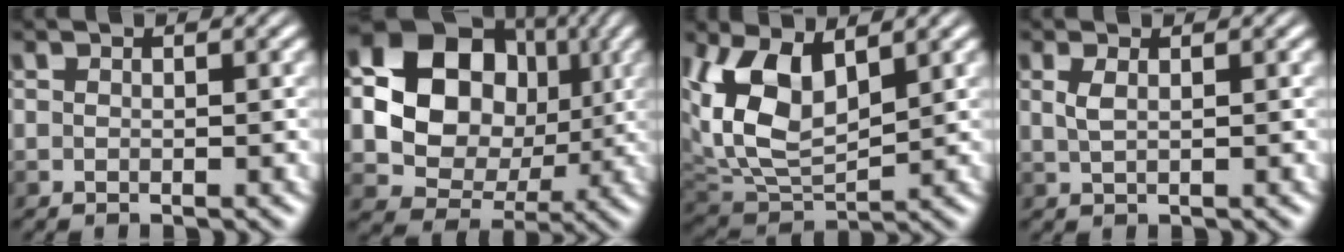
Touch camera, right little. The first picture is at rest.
{"total": 12.9, "force": [1.7, 10.4, 7.3], "torque": [-0.134, 0.020, 0.027]}
{"total": 8.2, "force": [1.6, 4.5, 6.7], "torque": [-0.139, -0.001, 0.025]}
{"total": 1.5, "force": [0.0, 0.5, 1.4], "torque": [-0.037, 0.002, 0.001]}